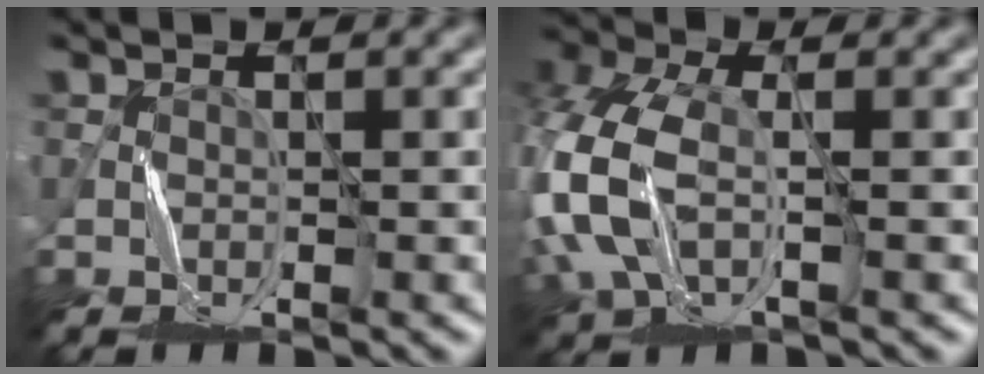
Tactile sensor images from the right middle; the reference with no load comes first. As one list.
[{"total": 8.0, "force": [-1.4, 4.8, 6.2], "torque": [-0.178, 0.000, -0.038]}]